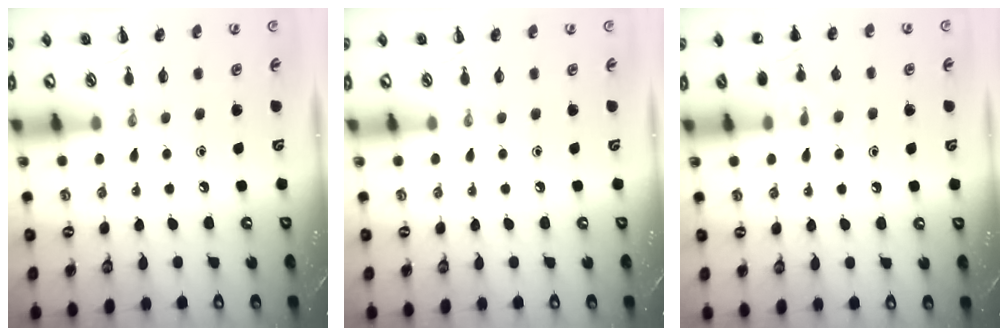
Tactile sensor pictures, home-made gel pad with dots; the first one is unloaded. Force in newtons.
{"total": 0.0}
{"total": 7.1, "press": 6.8, "slide": 2.1}